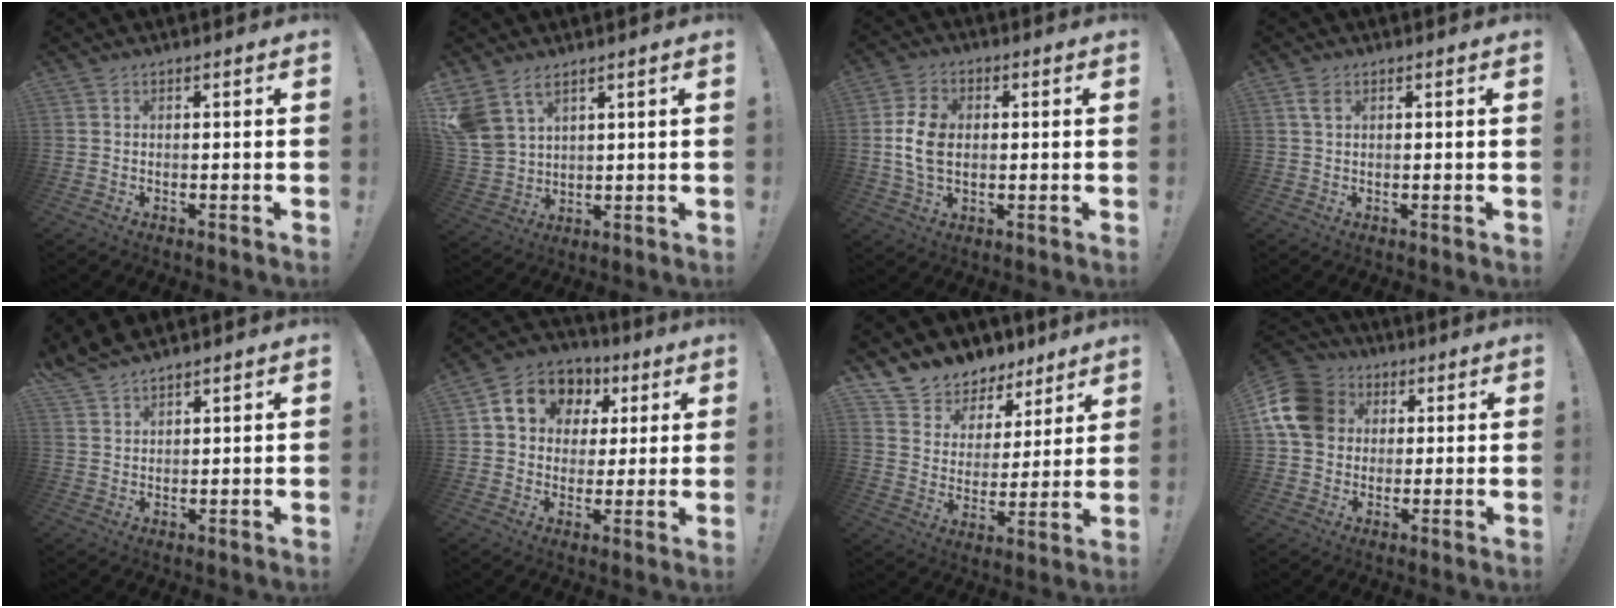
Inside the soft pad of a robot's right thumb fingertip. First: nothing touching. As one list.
[{"total": 8.2, "force": [5.5, 4.8, 3.7], "torque": [-0.084, -0.024, 0.115]}, {"total": 10.2, "force": [0.0, 7.1, 7.3], "torque": [-0.139, 0.003, 0.000]}, {"total": 2.6, "force": [1.3, 1.2, 1.8], "torque": [-0.032, 0.000, 0.022]}, {"total": 5.3, "force": [4.9, 1.4, 1.3], "torque": [-0.039, -0.024, 0.096]}, {"total": 12.3, "force": [4.5, 10.1, 5.3], "torque": [-0.078, -0.013, 0.090]}, {"total": 8.7, "force": [6.9, 5.3, 0.8], "torque": [-0.019, -0.062, 0.129]}, {"total": 15.2, "force": [3.7, 12.5, 7.7], "torque": [-0.132, -0.004, 0.075]}]